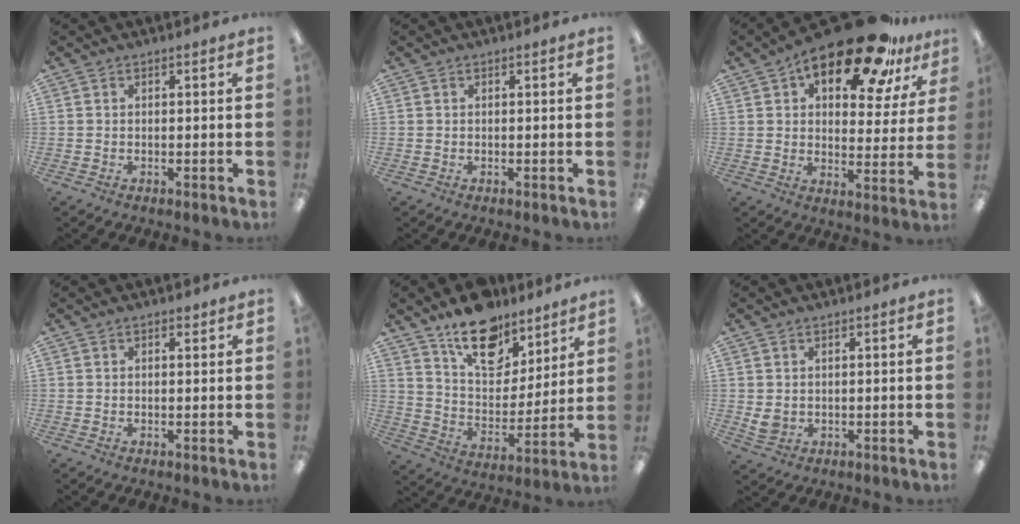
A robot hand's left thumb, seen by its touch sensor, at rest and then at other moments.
{"total": 0.0}
{"total": 20.7, "force": [14.0, 8.4, 12.8], "torque": [-0.194, -0.078, 0.233]}
{"total": 1.1, "force": [0.7, 0.7, 0.5], "torque": [-0.003, -0.001, 0.011]}
{"total": 16.8, "force": [12.4, 8.8, 7.2], "torque": [-0.116, -0.078, 0.222]}
{"total": 2.9, "force": [0.9, 2.2, 1.5], "torque": [-0.029, -0.005, 0.016]}